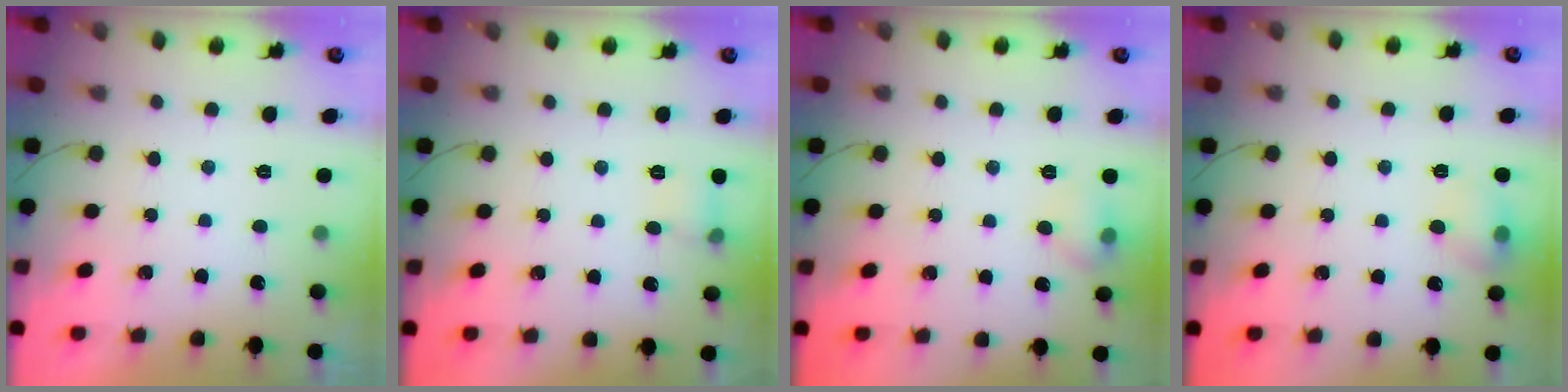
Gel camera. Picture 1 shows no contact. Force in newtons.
{"total": 6.0, "press": 5.6, "slide": 2.0}
{"total": 5.8, "press": 5.5, "slide": 1.7}
{"total": 8.2, "press": 8.0, "slide": 1.4}